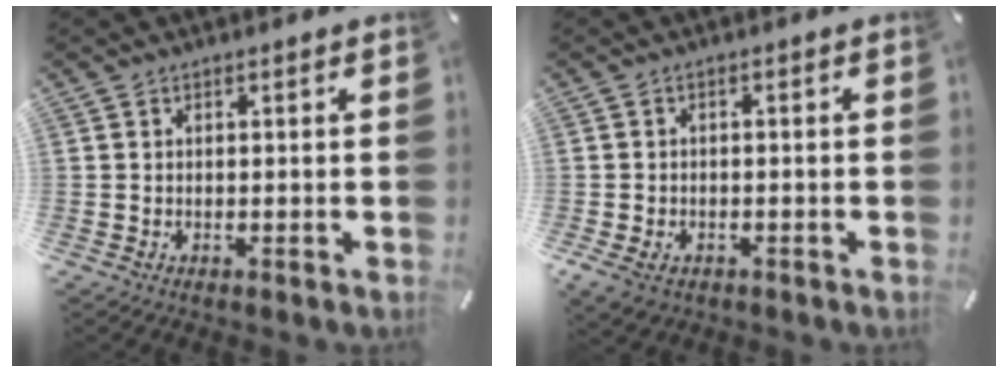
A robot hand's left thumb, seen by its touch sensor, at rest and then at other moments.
{"total": 3.4, "force": [-1.7, 2.5, 1.6], "torque": [-0.042, 0.005, -0.035]}